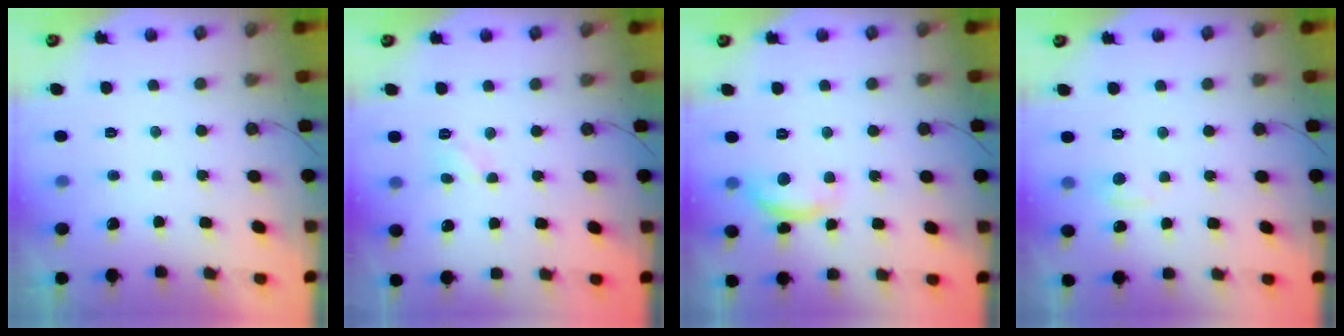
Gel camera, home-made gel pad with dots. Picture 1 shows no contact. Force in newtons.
{"total": 3.5, "press": 3.5, "slide": 0.5}
{"total": 10.5, "press": 10.5, "slide": 0.5}
{"total": 2.8, "press": 2.8, "slide": 0.4}